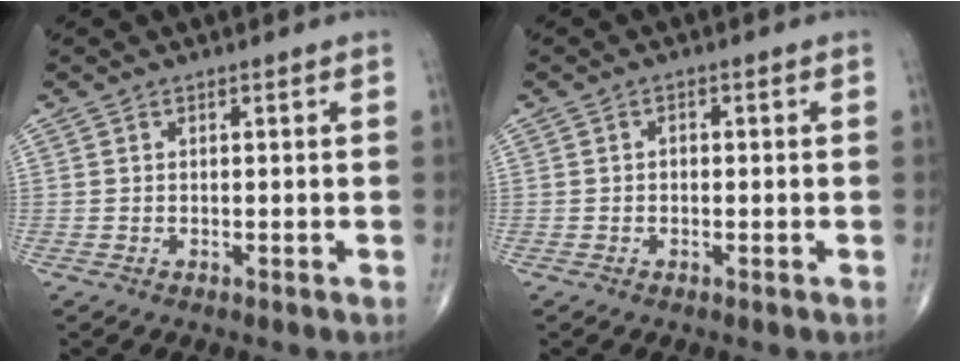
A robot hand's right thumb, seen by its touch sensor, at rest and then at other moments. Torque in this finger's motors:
{"motor_torque": [-0.55, -0.29, 0.17, 0.00, 0.03]}